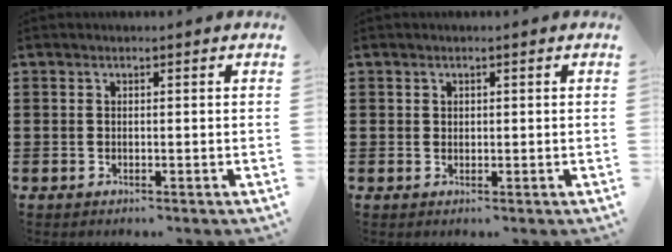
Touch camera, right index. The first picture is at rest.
{"total": 0.8, "force": [0.4, 0.6, 0.1], "torque": [-0.004, 0.003, 0.009]}